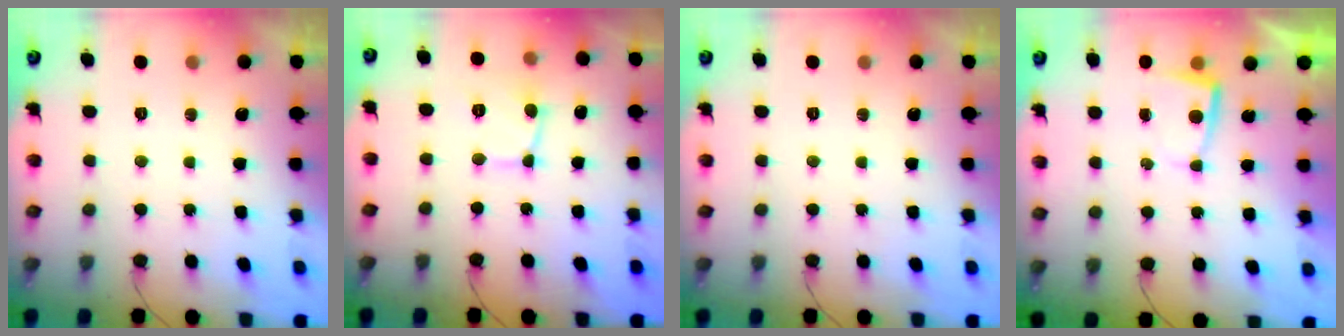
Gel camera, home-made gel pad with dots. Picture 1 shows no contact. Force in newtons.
{"total": 2.8, "press": 2.8, "slide": 0.3}
{"total": 0.0}
{"total": 2.0, "press": 2.0, "slide": 0.3}